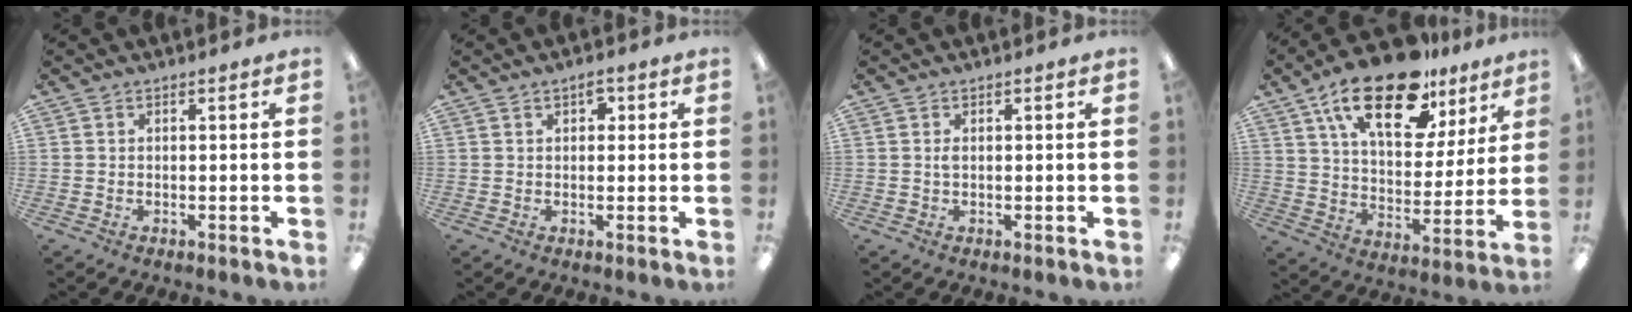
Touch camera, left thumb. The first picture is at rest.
{"total": 2.7, "force": [1.3, 1.7, 1.7], "torque": [-0.011, -0.003, 0.015]}
{"total": 1.1, "force": [0.2, 0.6, 0.9], "torque": [-0.018, 0.004, 0.002]}
{"total": 22.1, "force": [14.1, 10.0, 13.7], "torque": [-0.225, -0.069, 0.241]}